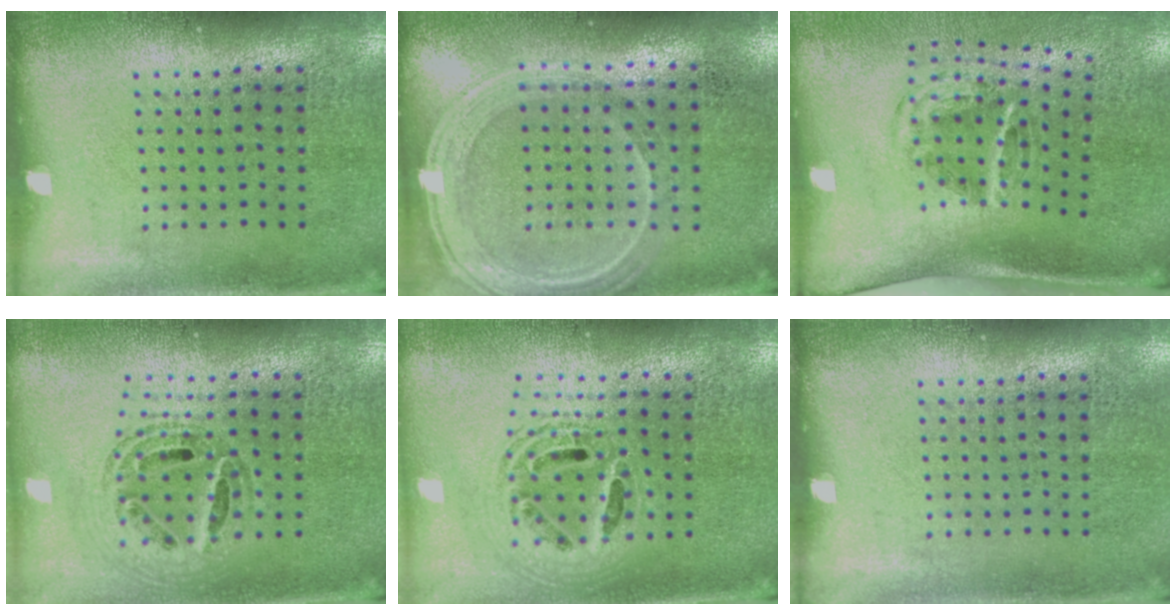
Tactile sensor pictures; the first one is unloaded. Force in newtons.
{"total": 1.2, "press": 1.1, "slide": 0.3}
{"total": 2.1, "press": 1.2, "slide": 1.7}
{"total": 0.9, "press": 0.8, "slide": 0.2}
{"total": 2.0, "press": 1.6, "slide": 1.3}
{"total": 0.0}